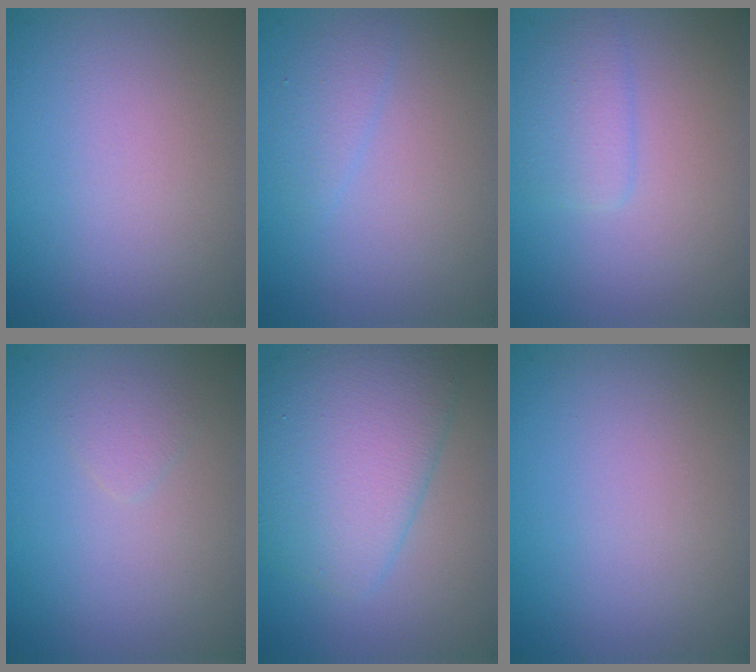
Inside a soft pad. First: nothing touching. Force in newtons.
{"total": 1.2, "press": 1.2, "slide": 0.1}
{"total": 1.9, "press": 1.9, "slide": 0.1}
{"total": 0.9, "press": 0.9, "slide": 0.0}
{"total": 6.7, "press": 6.7, "slide": 0.1}
{"total": 0.0}